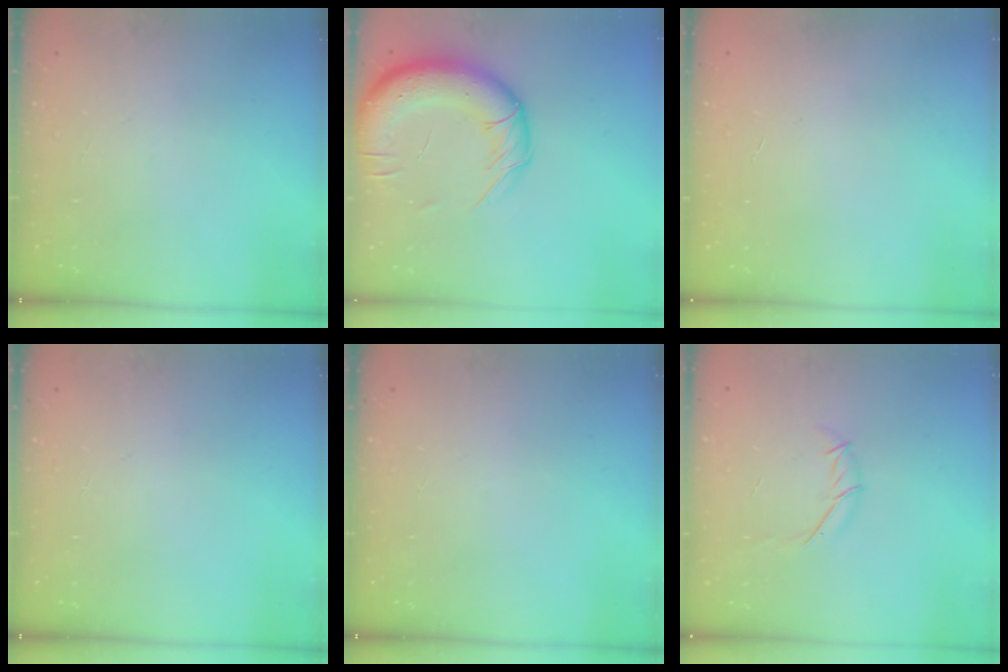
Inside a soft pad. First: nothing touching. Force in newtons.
{"total": 17.4, "press": 16.9, "slide": 3.9}
{"total": 0.0}
{"total": 0.0}
{"total": 0.0}
{"total": 5.6, "press": 5.4, "slide": 1.3}